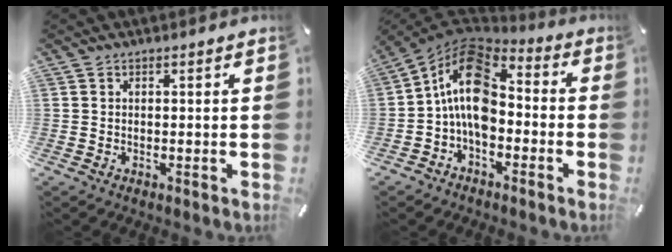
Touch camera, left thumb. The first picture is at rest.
{"total": 13.7, "force": [-1.3, 9.2, 10.0], "torque": [-0.191, 0.010, -0.029]}